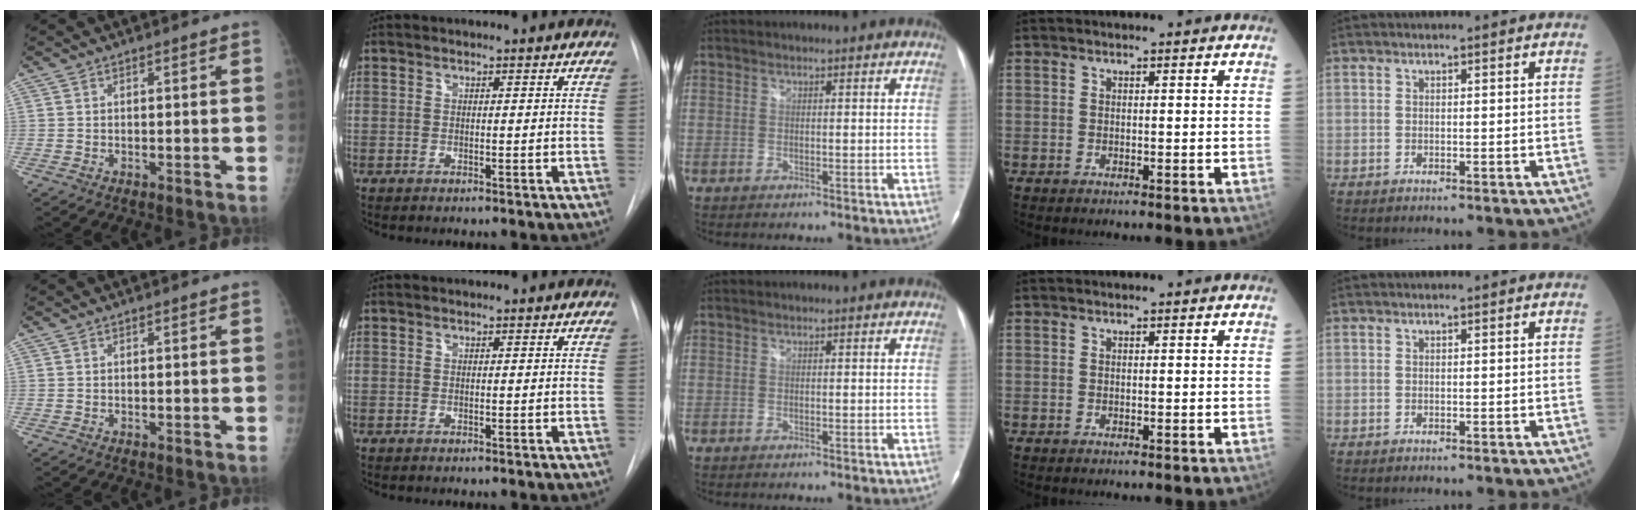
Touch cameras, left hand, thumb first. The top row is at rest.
{}